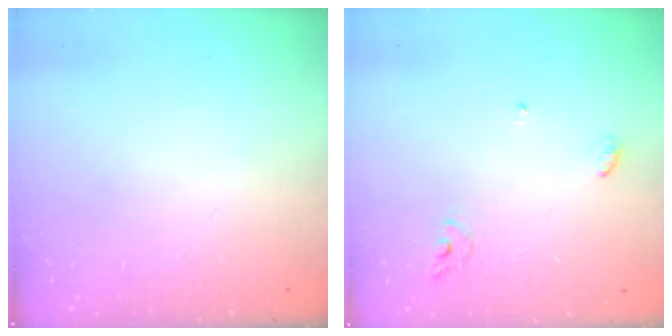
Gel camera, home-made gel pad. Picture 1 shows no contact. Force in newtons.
{"total": 5.4, "press": 5.4, "slide": 0.2}